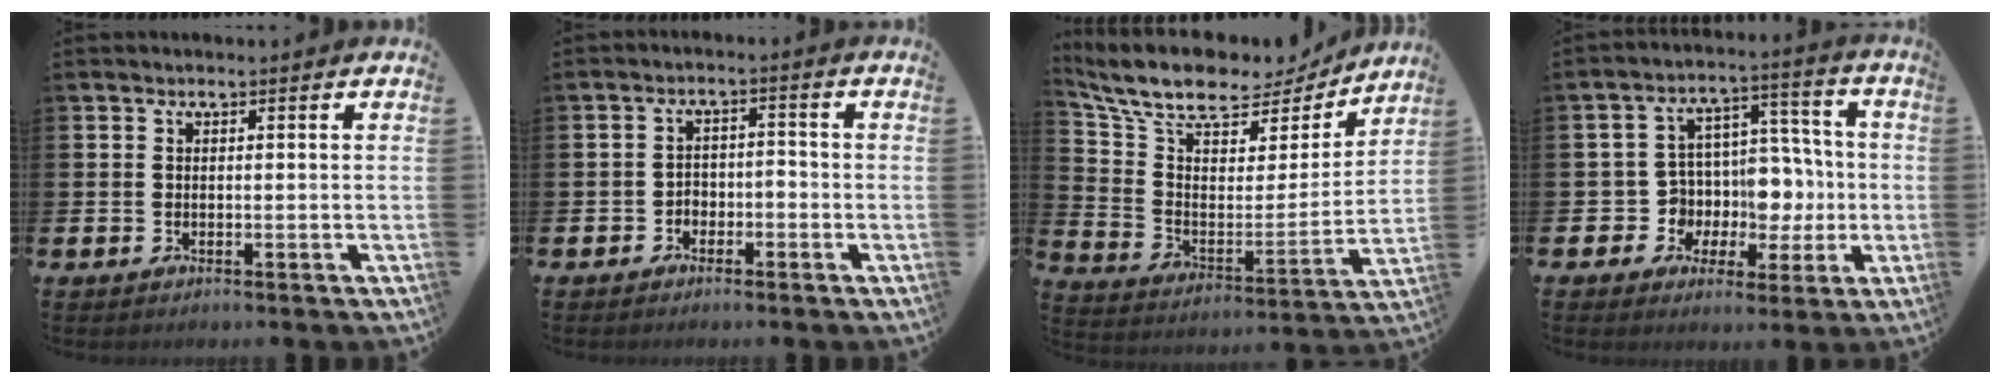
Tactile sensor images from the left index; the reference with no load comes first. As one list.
[{"total": 2.2, "force": [-1.7, 1.4, 0.6], "torque": [-0.023, 0.008, -0.037]}, {"total": 10.6, "force": [9.2, 3.8, 3.5], "torque": [-0.117, -0.060, 0.159]}, {"total": 7.9, "force": [-0.5, 7.3, 2.9], "torque": [-0.077, -0.003, -0.001]}]